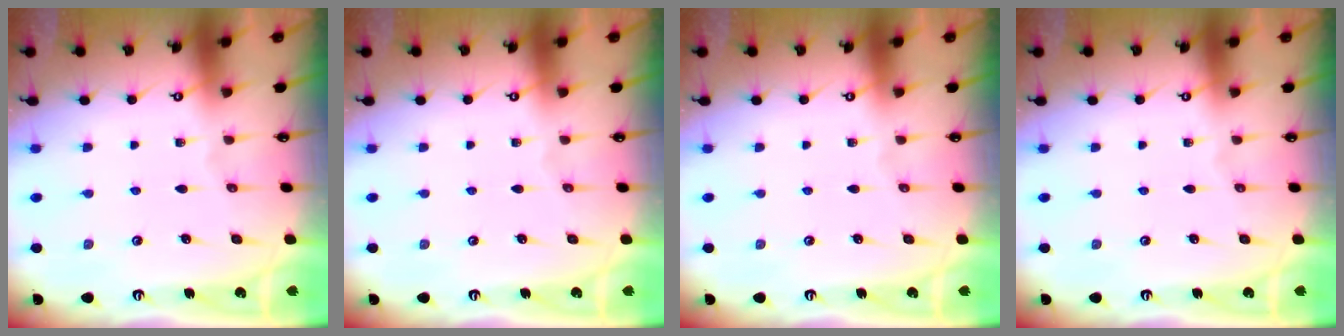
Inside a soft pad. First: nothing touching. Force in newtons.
{"total": 0.0}
{"total": 0.0}
{"total": 0.0}